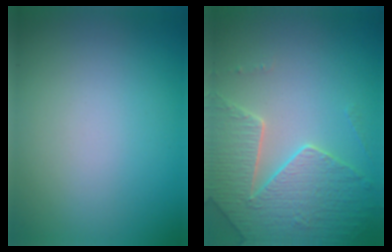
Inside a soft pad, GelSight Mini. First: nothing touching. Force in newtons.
{"total": 4.8, "press": 4.6, "slide": 1.5}